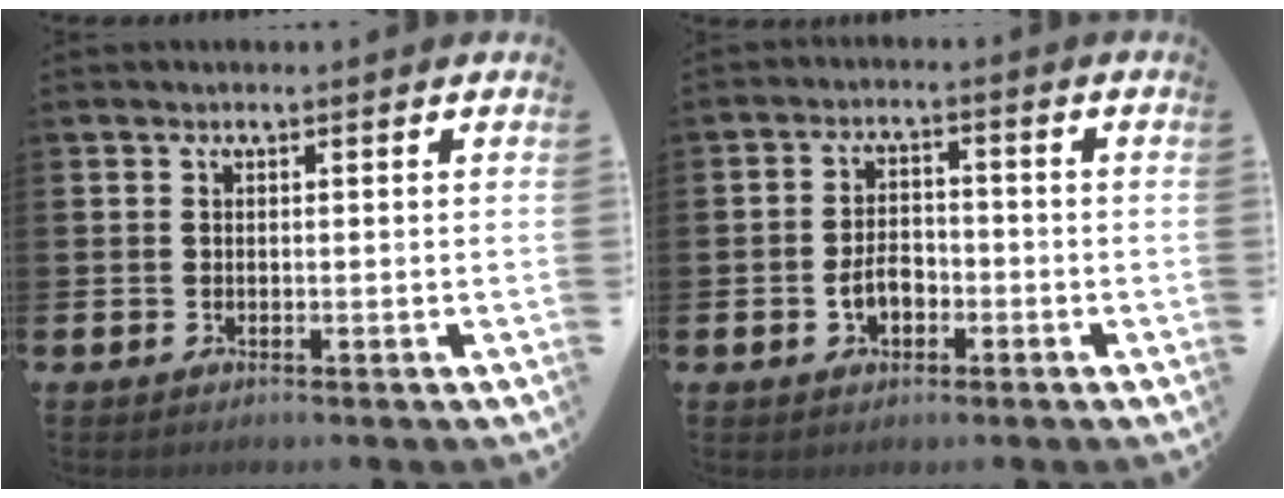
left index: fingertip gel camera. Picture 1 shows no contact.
{"total": 3.7, "force": [-1.5, 2.4, 2.4], "torque": [-0.036, 0.002, -0.032]}